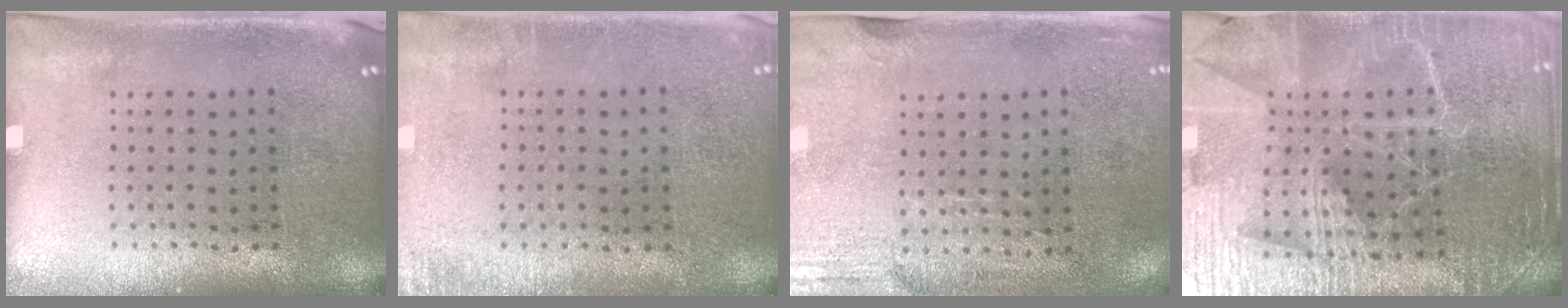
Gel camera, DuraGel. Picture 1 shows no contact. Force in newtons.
{"total": 0.9, "press": 0.9, "slide": 0.2}
{"total": 2.9, "press": 2.4, "slide": 1.6}
{"total": 4.7, "press": 4.4, "slide": 1.7}